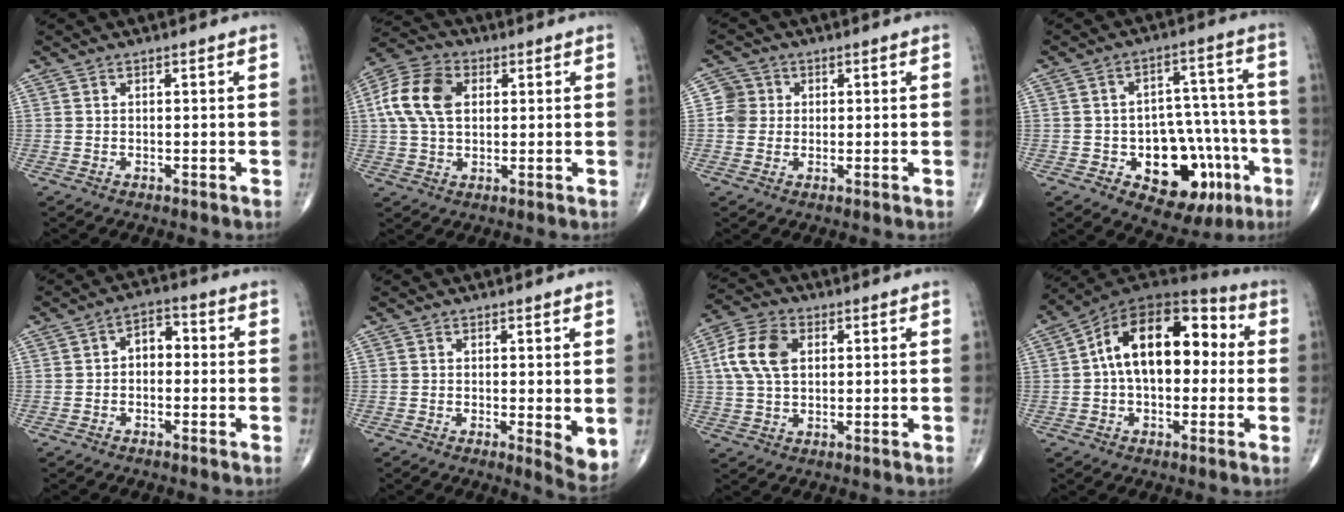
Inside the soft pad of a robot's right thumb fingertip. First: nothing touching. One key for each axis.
{"total": 11.5, "fx": 2.2, "fy": 7.7, "fz": 8.3, "tx": -0.163, "ty": 0.015, "tz": 0.035}
{"total": 4.1, "fx": 0.4, "fy": 4.0, "fz": 0.7, "tx": 0.013, "ty": 0.006, "tz": 0.001}
{"total": 17.3, "fx": -6.4, "fy": 10.8, "fz": 12.0, "tx": -0.105, "ty": 0.049, "tz": -0.076}
{"total": 4.7, "fx": -0.2, "fy": 3.2, "fz": 3.4, "tx": -0.029, "ty": 0.020, "tz": -0.018}
{"total": 4.7, "fx": 0.3, "fy": 1.4, "fz": 4.5, "tx": -0.058, "ty": -0.015, "tz": 0.004}
{"total": 9.6, "fx": 2.1, "fy": 6.2, "fz": 7.0, "tx": -0.141, "ty": 0.011, "tz": 0.037}
{"total": 18.4, "fx": 1.7, "fy": 11.0, "fz": 14.7, "tx": -0.201, "ty": 0.049, "tz": 0.016}